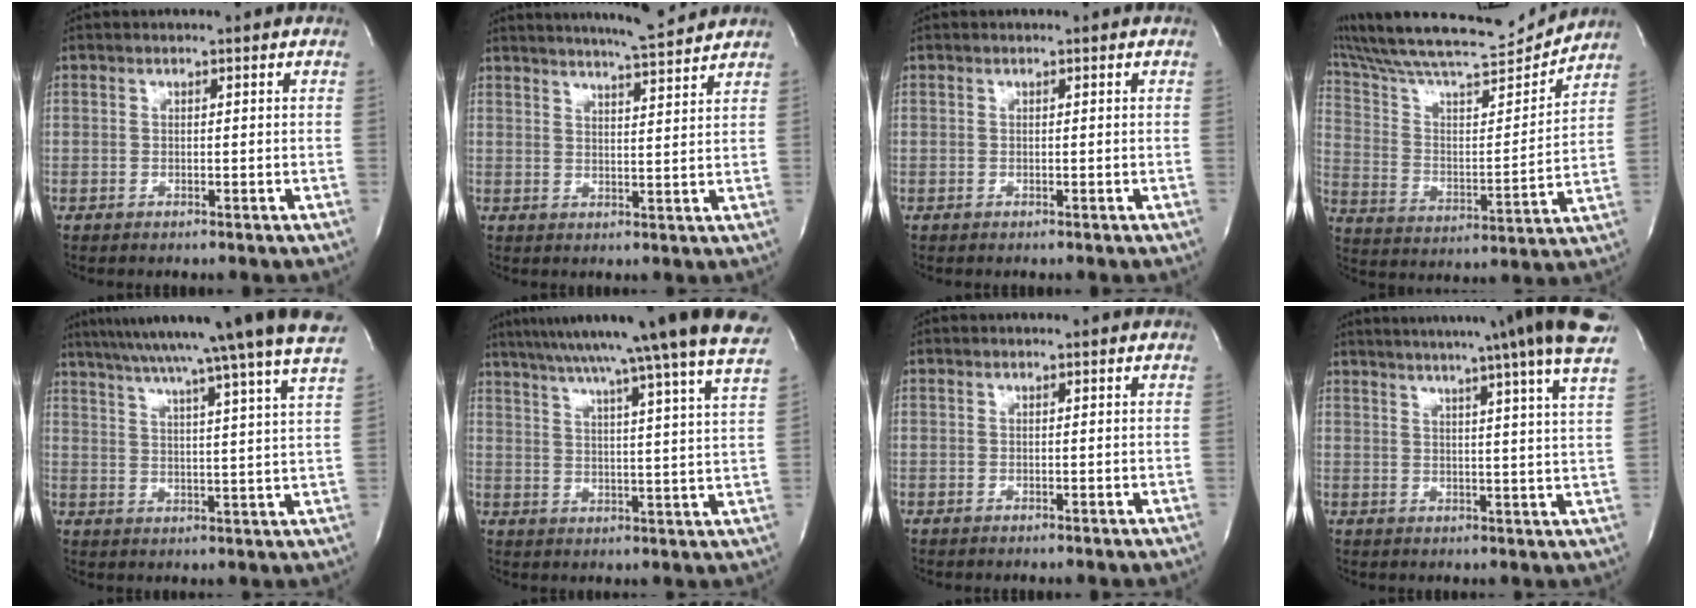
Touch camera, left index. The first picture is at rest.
{"total": 8.9, "force": [8.4, -0.5, 3.1], "torque": [-0.057, -0.004, 0.115]}
{"total": 0.0}
{"total": 19.8, "force": [18.6, 0.8, 6.5], "torque": [-0.122, -0.024, 0.298]}
{"total": 23.5, "force": [19.9, -1.7, 12.4], "torque": [-0.214, -0.021, 0.264]}
{"total": 25.6, "force": [21.9, -1.8, 13.2], "torque": [-0.224, -0.030, 0.286]}
{"total": 0.0}
{"total": 21.5, "force": [17.5, -2.1, 12.3], "torque": [-0.202, -0.024, 0.215]}